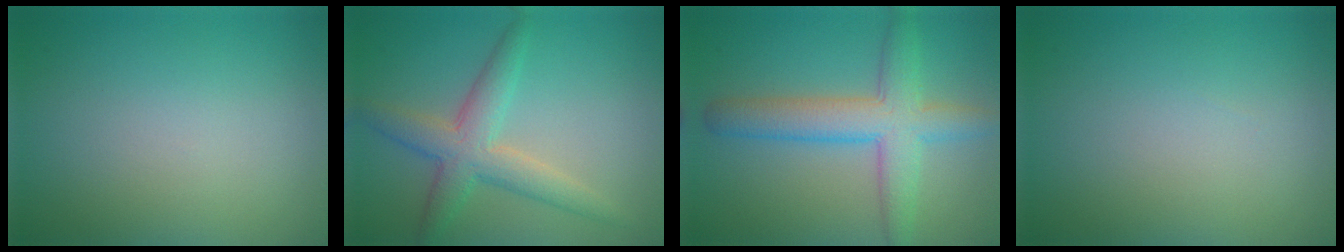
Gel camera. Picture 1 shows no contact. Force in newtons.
{"total": 4.3, "press": 4.3, "slide": 0.3}
{"total": 5.6, "press": 5.6, "slide": 0.1}
{"total": 0.0}